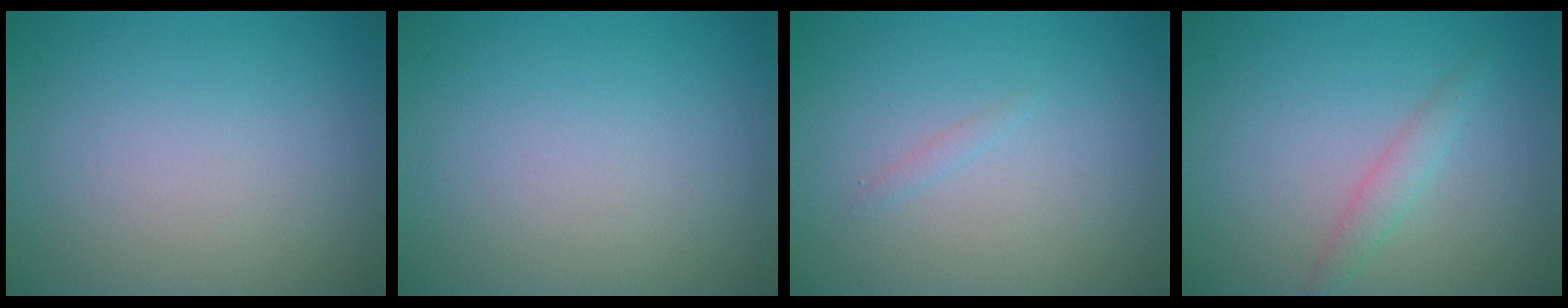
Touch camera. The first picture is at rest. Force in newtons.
{"total": 0.0}
{"total": 0.6, "press": 0.6, "slide": 0.0}
{"total": 1.5, "press": 1.5, "slide": 0.1}